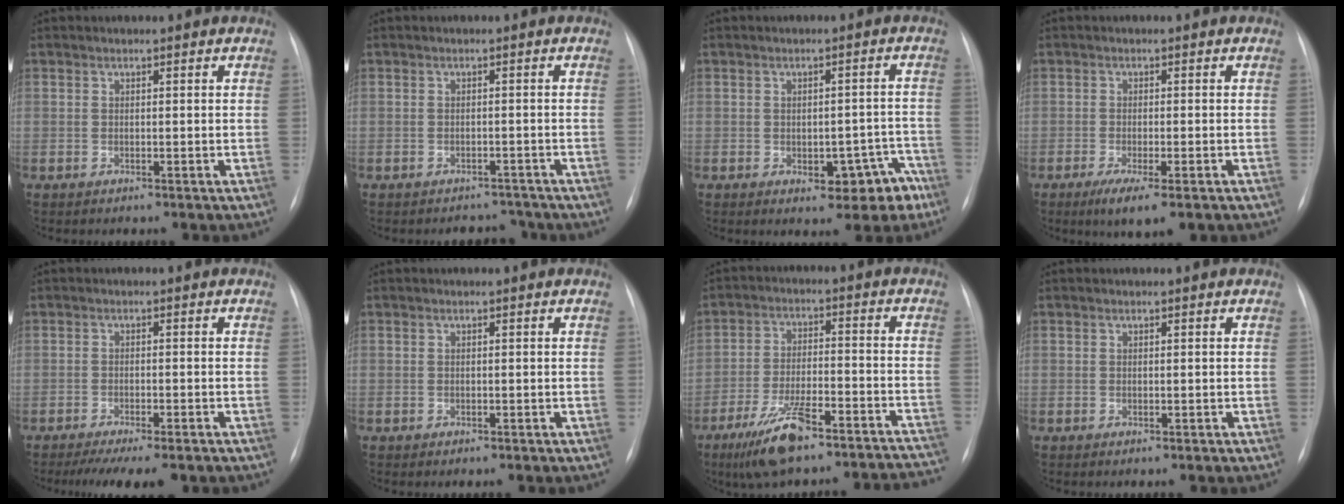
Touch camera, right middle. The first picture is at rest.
{"total": 3.0, "force": [-2.7, 1.1, -0.5], "torque": [0.010, 0.007, -0.036]}
{"total": 6.7, "force": [-3.5, 3.5, 4.5], "torque": [-0.033, 0.027, -0.035]}
{"total": 5.4, "force": [-3.2, 0.8, 4.3], "torque": [-0.071, -0.014, -0.048]}
{"total": 9.1, "force": [-7.3, 1.7, 5.2], "torque": [-0.064, -0.009, -0.104]}
{"total": 0.0}
{"total": 17.1, "force": [-14.2, 3.0, 9.1], "torque": [-0.113, 0.022, -0.220]}
{"total": 0.0}